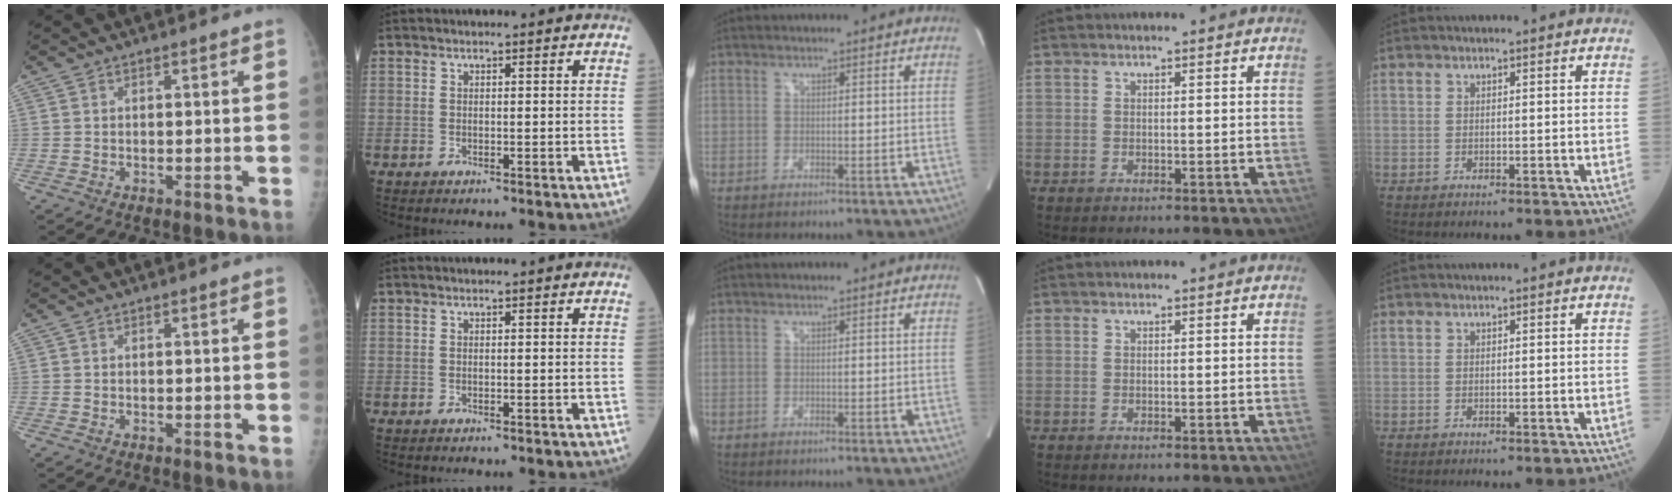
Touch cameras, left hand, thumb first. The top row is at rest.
{}